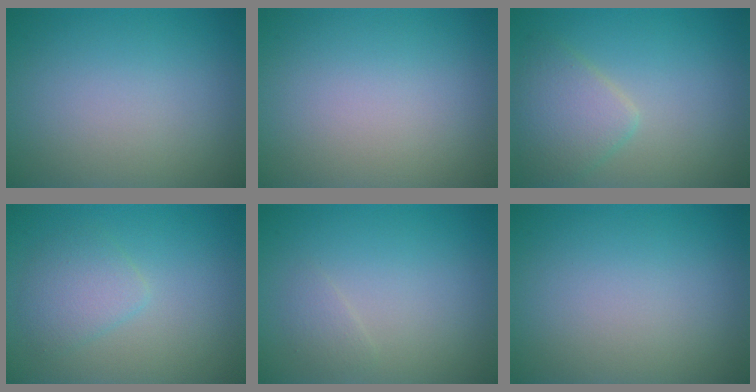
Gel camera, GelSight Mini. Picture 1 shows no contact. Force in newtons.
{"total": 0.0}
{"total": 3.4, "press": 3.4, "slide": 0.1}
{"total": 2.3, "press": 2.3, "slide": 0.0}
{"total": 0.9, "press": 0.9, "slide": 0.0}
{"total": 0.0}